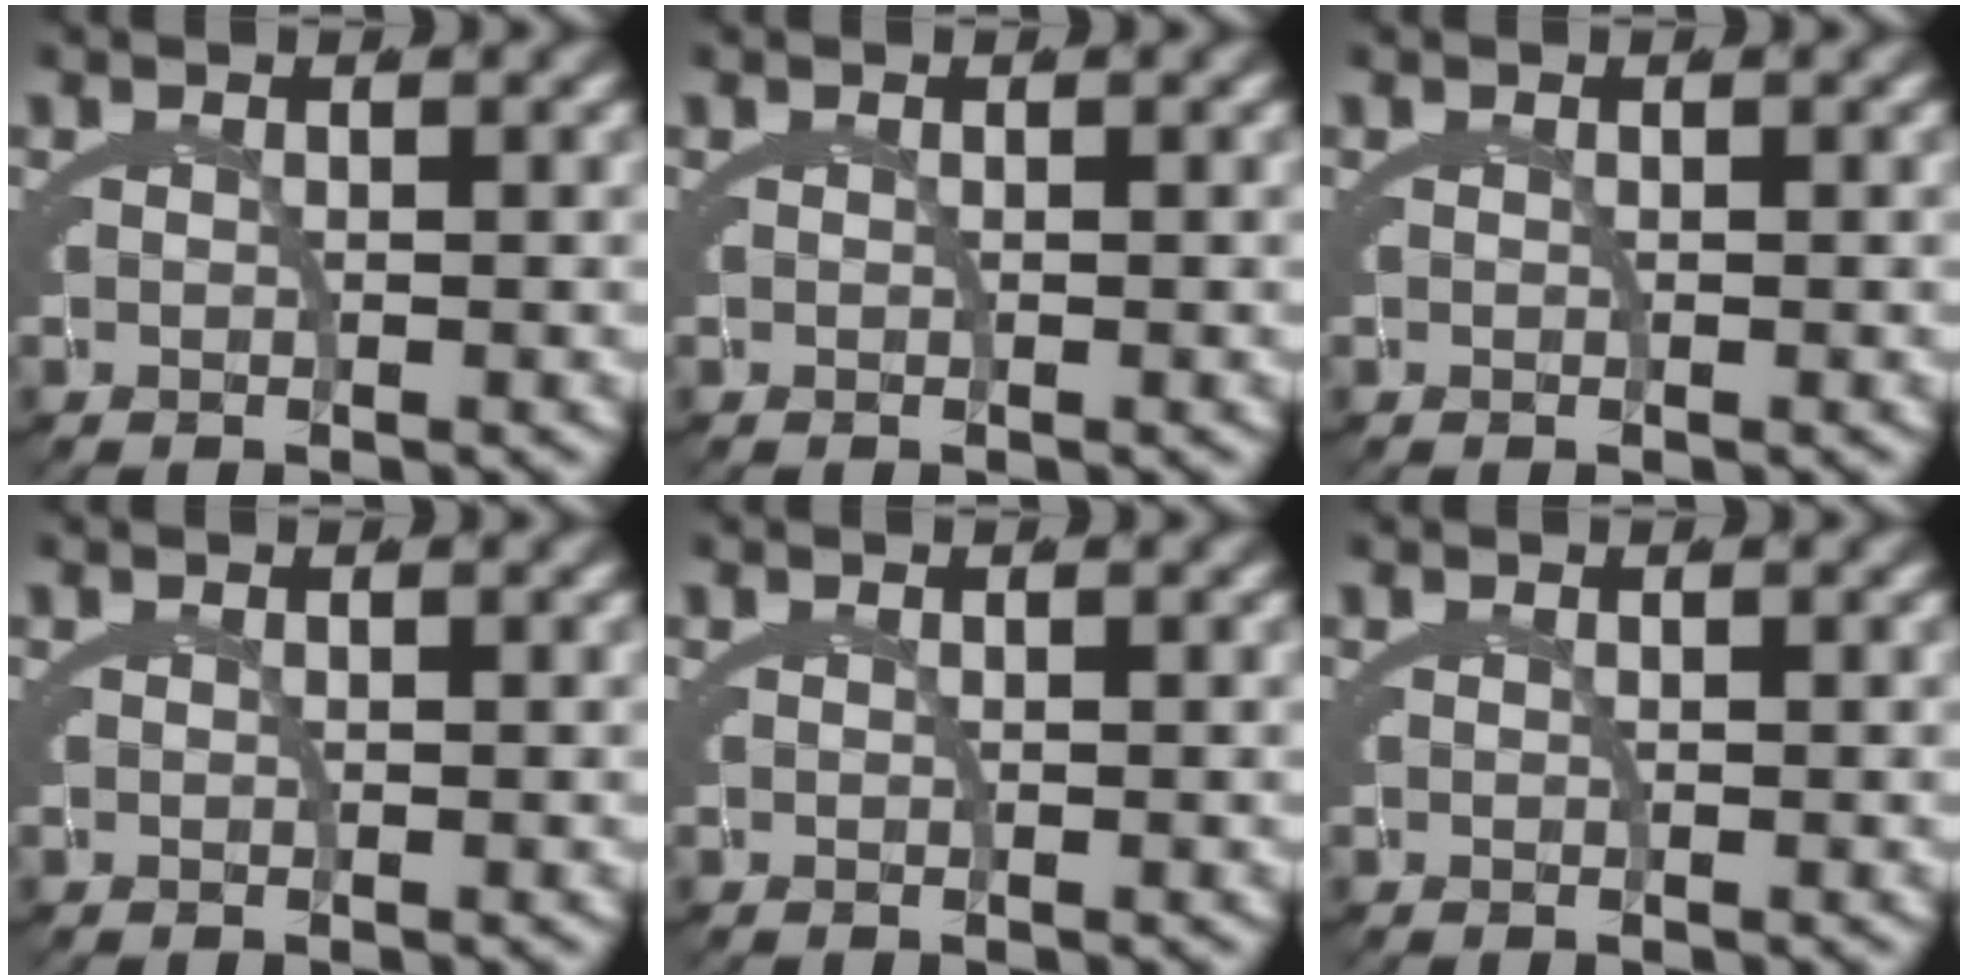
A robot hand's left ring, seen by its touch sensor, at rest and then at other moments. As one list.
[{"total": 0.0}, {"total": 0.0}, {"total": 0.0}, {"total": 0.0}, {"total": 0.0}]